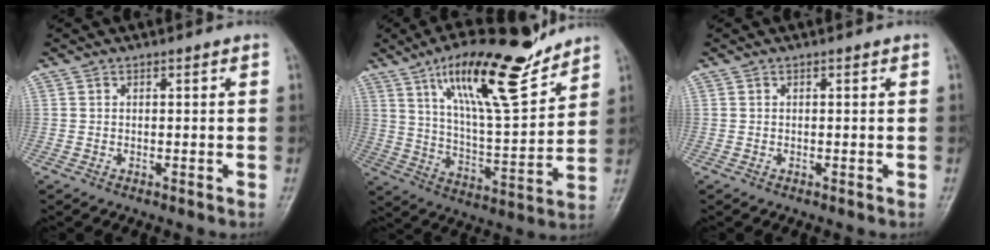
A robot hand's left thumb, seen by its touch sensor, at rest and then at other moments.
{"total": 19.4, "force": [13.0, 5.0, 13.6], "torque": [-0.195, -0.069, 0.225]}
{"total": 0.0}